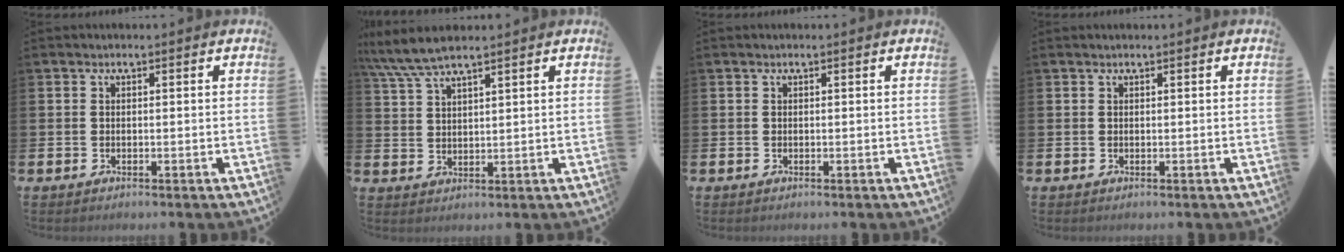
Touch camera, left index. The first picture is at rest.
{"total": 6.1, "force": [5.4, 0.8, 2.7], "torque": [-0.074, -0.014, 0.101]}
{"total": 0.0}
{"total": 0.0}